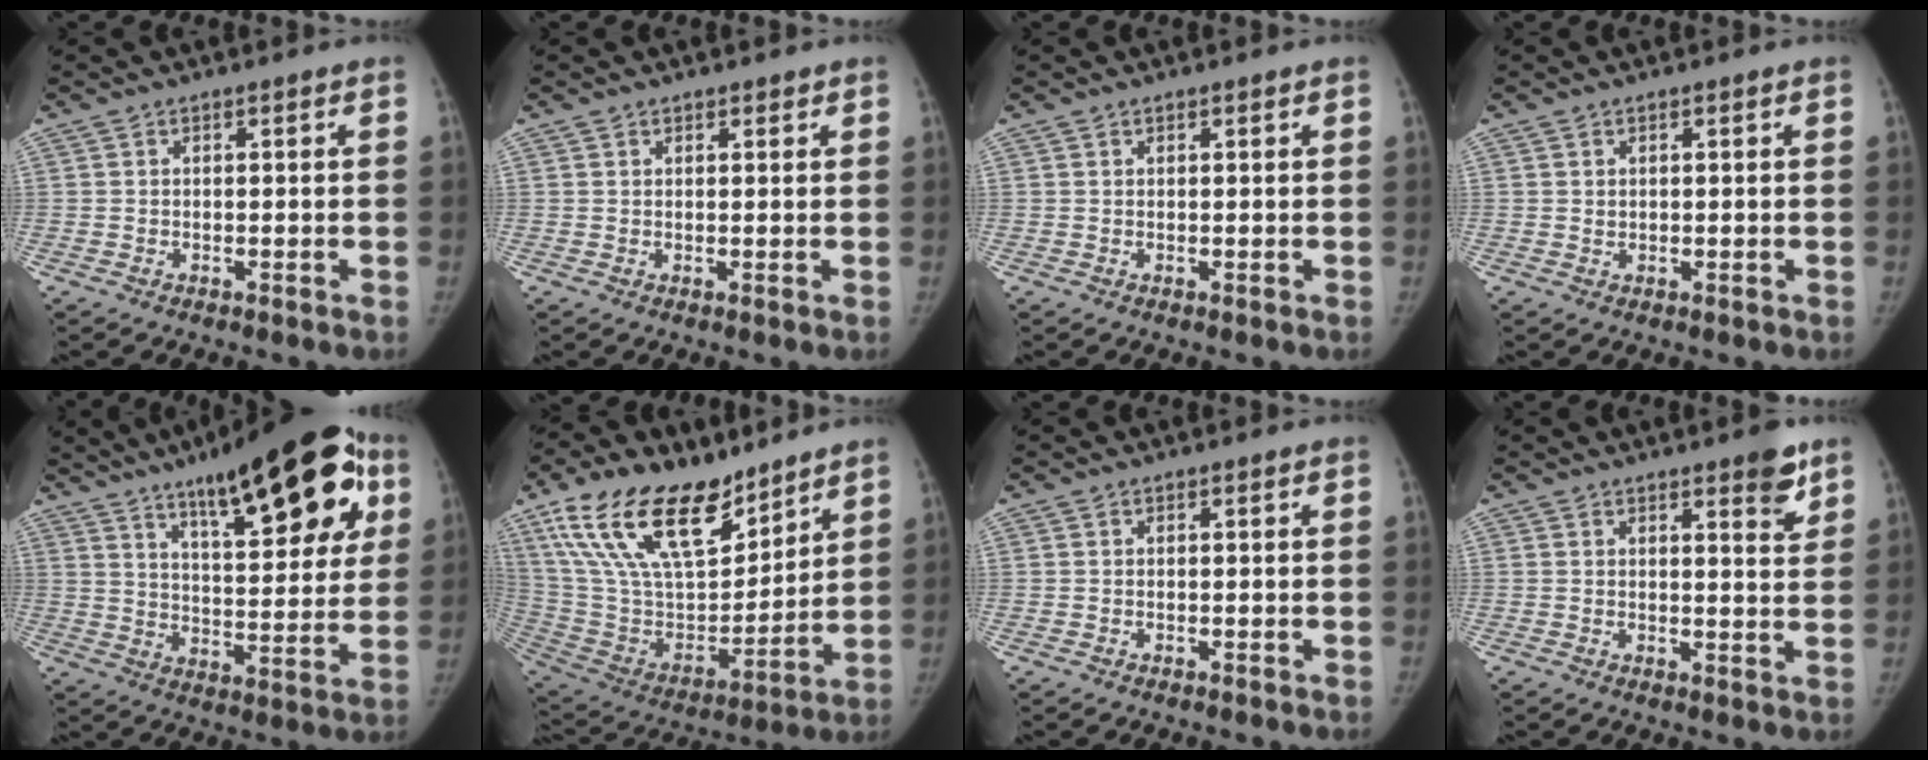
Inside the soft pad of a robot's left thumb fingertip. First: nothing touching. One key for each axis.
{"total": 1.2, "fx": 1.0, "fy": 0.7, "fz": 0.1, "tx": 0.014, "ty": -0.005, "tz": 0.012}
{"total": 0.5, "fx": 0.5, "fy": 0.2, "fz": 0.1, "tx": -0.001, "ty": -0.002, "tz": 0.008}
{"total": 0.8, "fx": 0.5, "fy": 0.6, "fz": 0.2, "tx": 0.007, "ty": -0.004, "tz": 0.009}
{"total": 26.6, "fx": 13.4, "fy": 8.8, "fz": 21.2, "tx": -0.265, "ty": -0.022, "tz": 0.199}
{"total": 26.2, "fx": 17.0, "fy": 12.4, "fz": 15.7, "tx": -0.260, "ty": -0.049, "tz": 0.313}
{"total": 0.0}
{"total": 5.3, "fx": 3.5, "fy": 1.4, "fz": 3.7, "tx": -0.032, "ty": -0.022, "tz": 0.043}